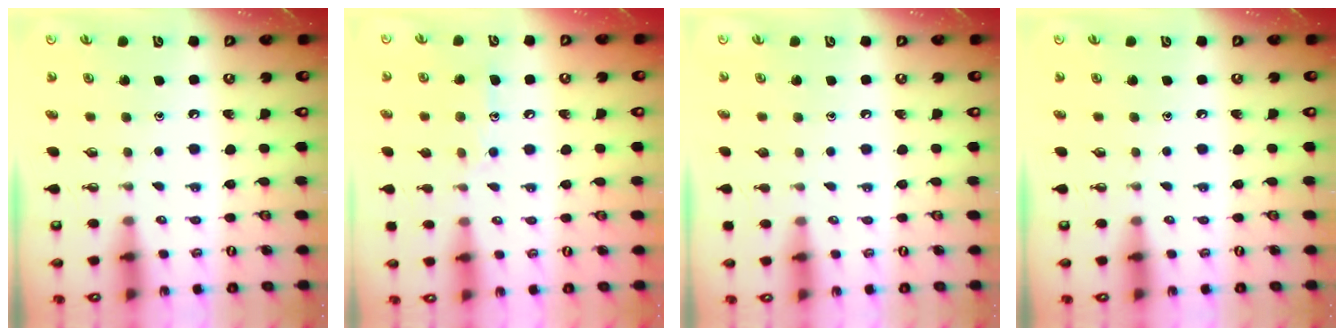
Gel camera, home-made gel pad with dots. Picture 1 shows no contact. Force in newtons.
{"total": 9.0, "press": 9.0, "slide": 0.6}
{"total": 0.0}
{"total": 0.0}